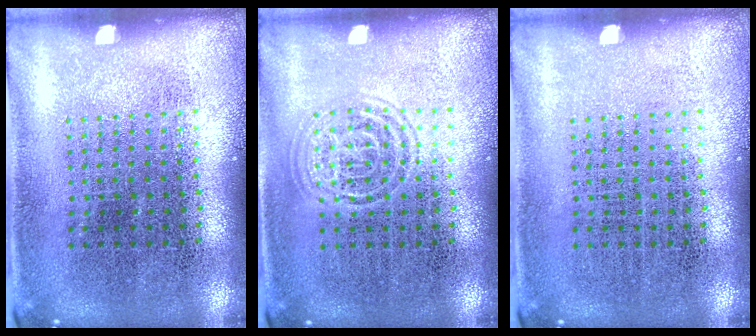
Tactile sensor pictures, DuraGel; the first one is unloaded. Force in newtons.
{"total": 1.3, "press": 1.3, "slide": 0.1}
{"total": 0.0}